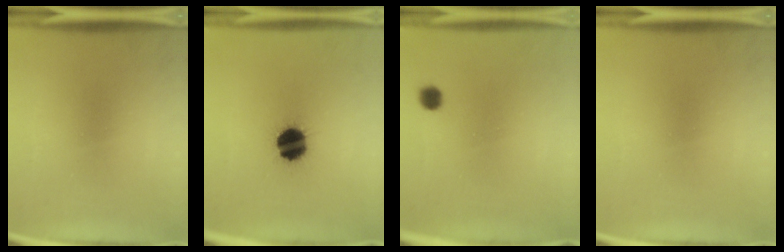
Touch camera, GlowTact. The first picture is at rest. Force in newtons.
{"total": 13.7}
{"total": 2.6}
{"total": 0.0}